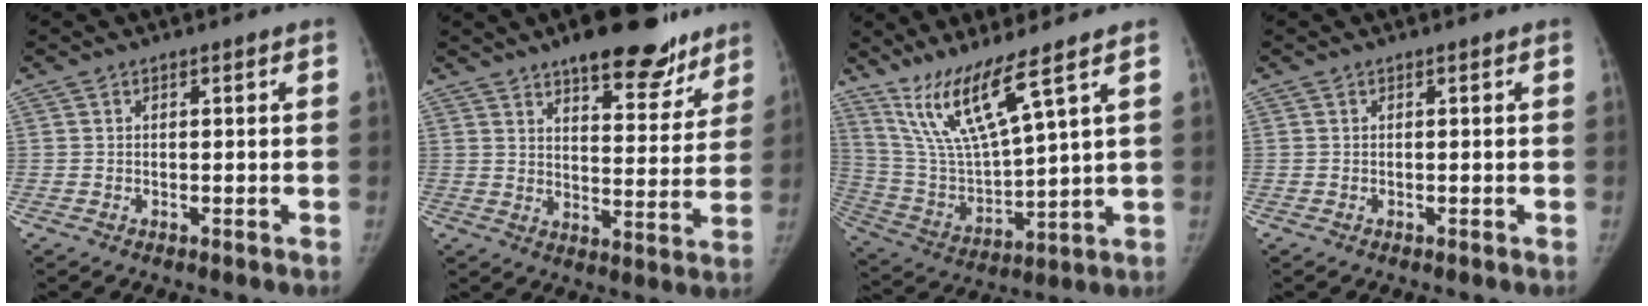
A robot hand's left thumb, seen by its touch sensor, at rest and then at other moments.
{"total": 18.1, "force": [12.9, 7.2, 10.5], "torque": [-0.084, -0.060, 0.175]}
{"total": 13.4, "force": [9.0, 0.9, 9.9], "torque": [-0.196, -0.055, 0.195]}
{"total": 0.0}